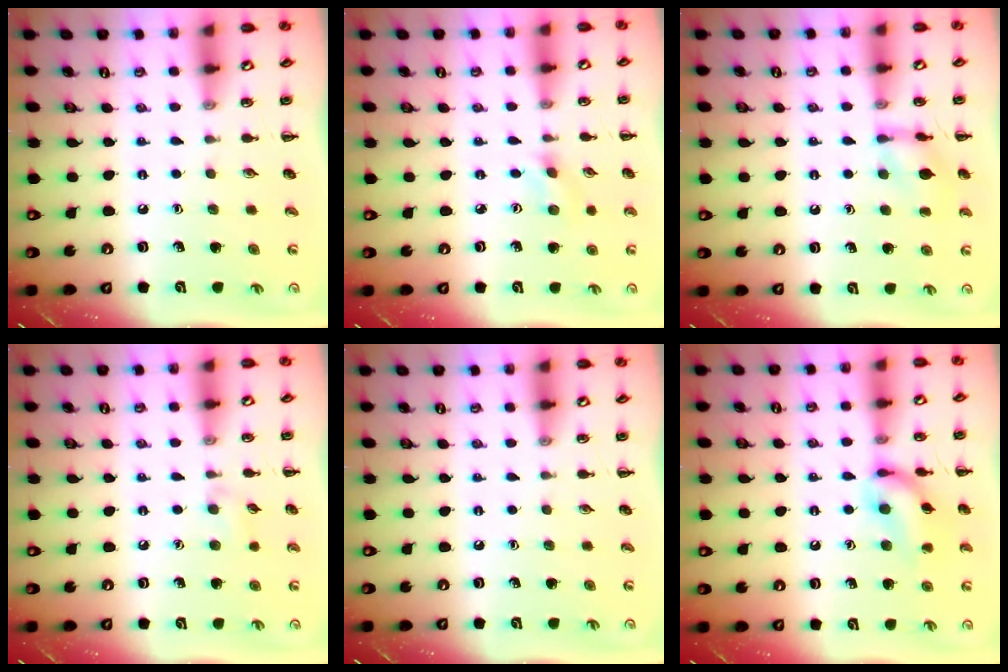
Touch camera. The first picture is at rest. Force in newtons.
{"total": 1.4, "press": 1.3, "slide": 0.4}
{"total": 10.0, "press": 10.0, "slide": 0.6}
{"total": 5.1, "press": 4.7, "slide": 1.7}
{"total": 0.0}
{"total": 12.9, "press": 12.8, "slide": 1.2}